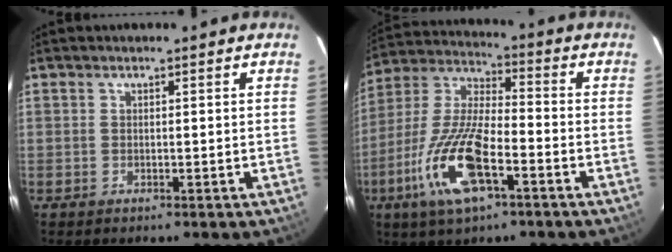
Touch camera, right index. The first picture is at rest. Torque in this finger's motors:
{"motor_torque": [1.41, -0.73, 0.46, 0.15]}